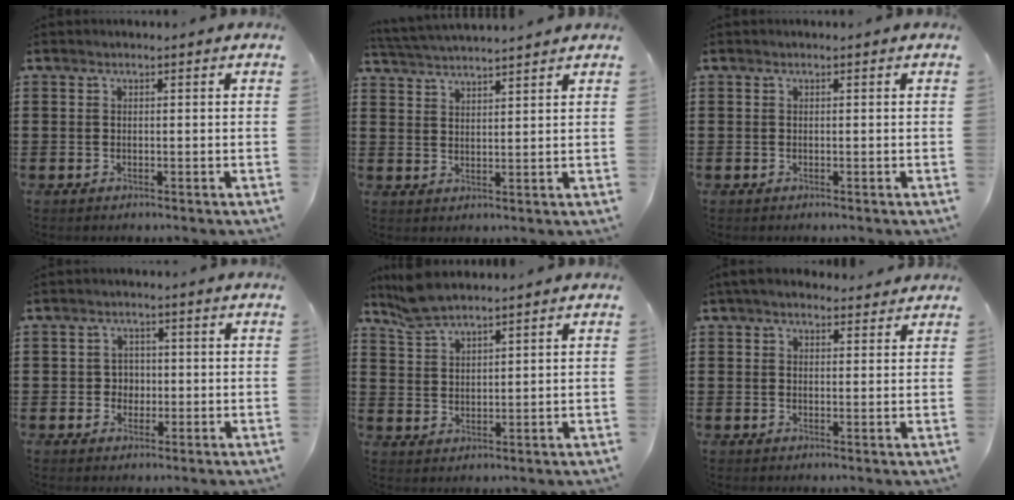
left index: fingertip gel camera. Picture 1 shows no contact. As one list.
[{"total": 3.2, "force": [3.1, -0.4, 0.3], "torque": [-0.018, -0.014, 0.056]}, {"total": 0.0}, {"total": 2.6, "force": [-0.2, 2.4, 1.0], "torque": [-0.028, 0.007, -0.008]}, {"total": 4.7, "force": [4.3, 1.1, 1.7], "torque": [-0.047, -0.005, 0.081]}, {"total": 3.3, "force": [2.8, 1.2, 1.3], "torque": [-0.032, 0.001, 0.052]}]